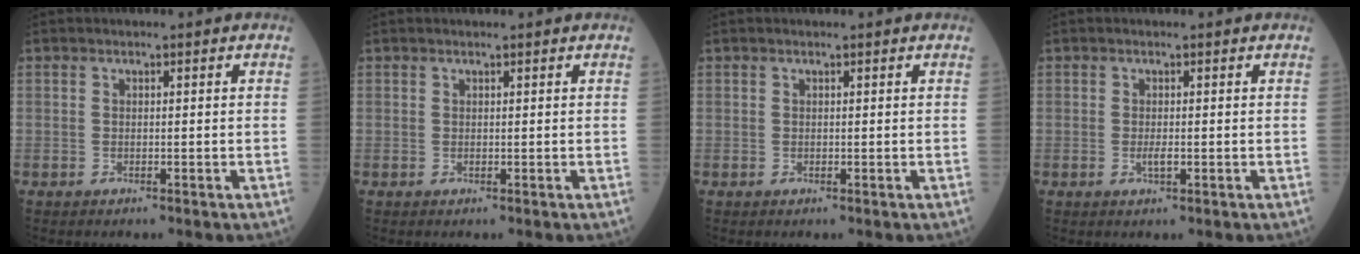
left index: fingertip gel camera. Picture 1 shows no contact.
{"total": 0.5, "force": [0.5, 0.1, 0.2], "torque": [-0.010, 0.003, 0.009]}
{"total": 0.0}
{"total": 1.0, "force": [-0.2, 0.2, 1.0], "torque": [-0.021, -0.003, 0.000]}